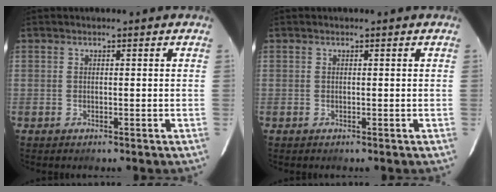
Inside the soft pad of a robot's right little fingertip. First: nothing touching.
{"total": 0.0}